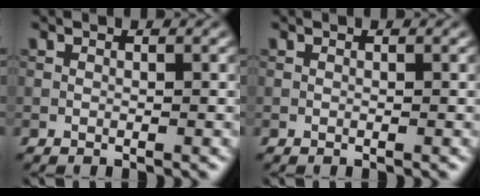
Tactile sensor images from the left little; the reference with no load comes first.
{"total": 0.0}